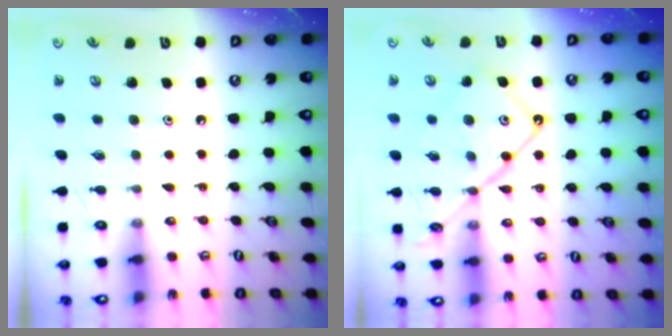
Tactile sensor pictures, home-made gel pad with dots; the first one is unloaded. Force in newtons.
{"total": 15.3, "press": 15.2, "slide": 1.5}